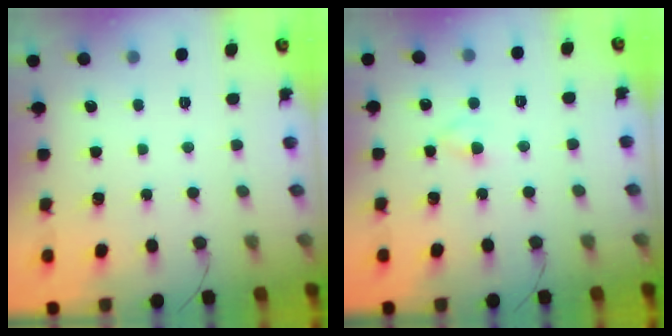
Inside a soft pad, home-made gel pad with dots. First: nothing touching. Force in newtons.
{"total": 2.6, "press": 2.4, "slide": 1.0}